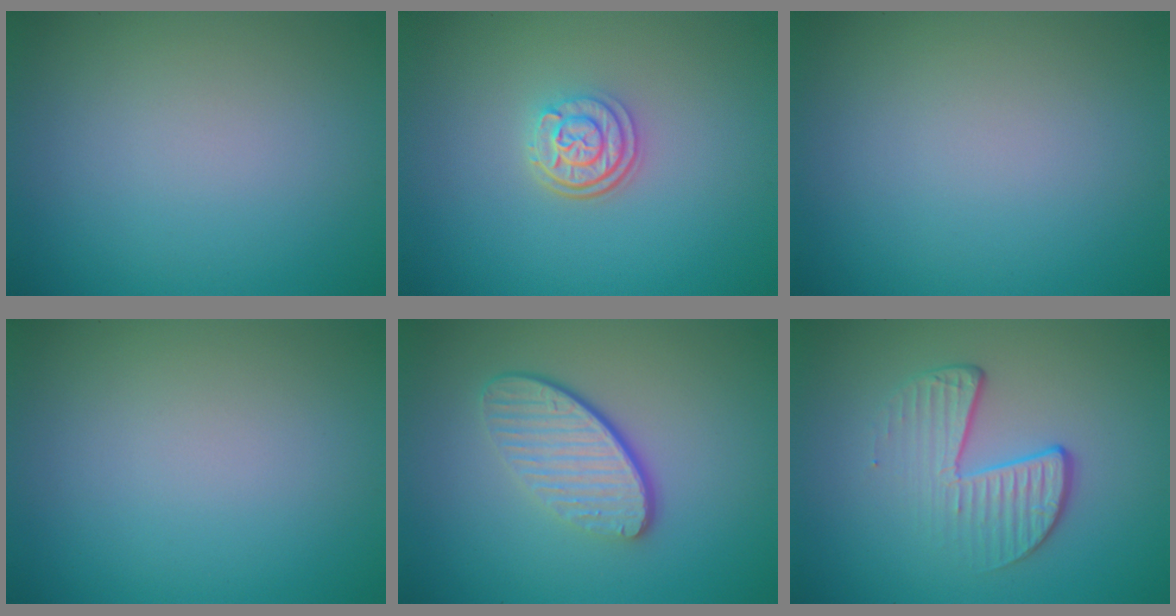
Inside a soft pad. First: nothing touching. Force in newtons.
{"total": 3.0, "press": 2.4, "slide": 1.7}
{"total": 0.0}
{"total": 0.0}
{"total": 4.6, "press": 3.2, "slide": 3.3}
{"total": 4.1, "press": 2.6, "slide": 3.2}